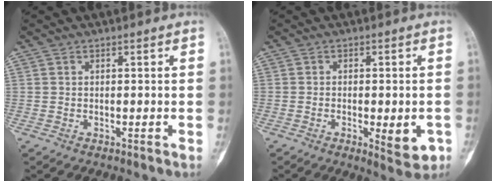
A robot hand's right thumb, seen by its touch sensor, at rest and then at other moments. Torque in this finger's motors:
{"motor_torque": [-0.11, 0.29, 0.17, -0.04, 0.02]}